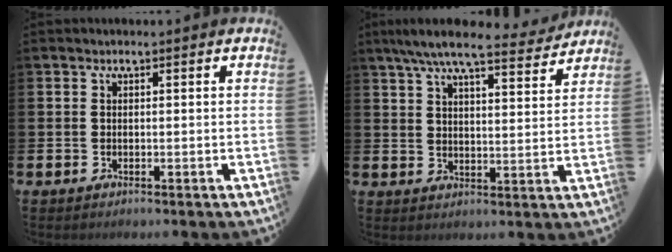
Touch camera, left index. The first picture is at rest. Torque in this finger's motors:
{"motor_torque": [1.16, -0.99, 0.57, 0.21]}